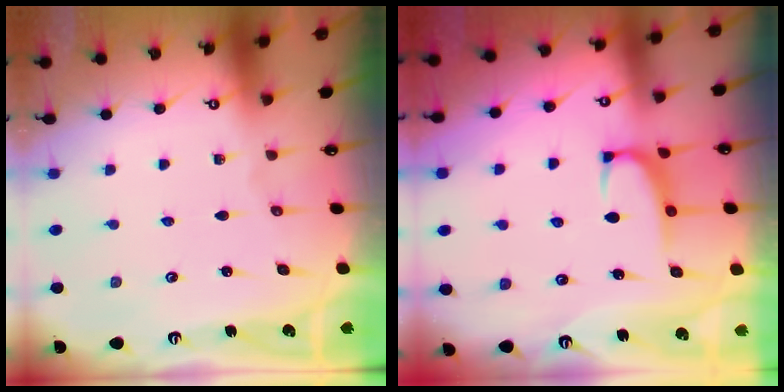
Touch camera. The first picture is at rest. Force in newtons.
{"total": 1.4, "press": 1.2, "slide": 0.7}